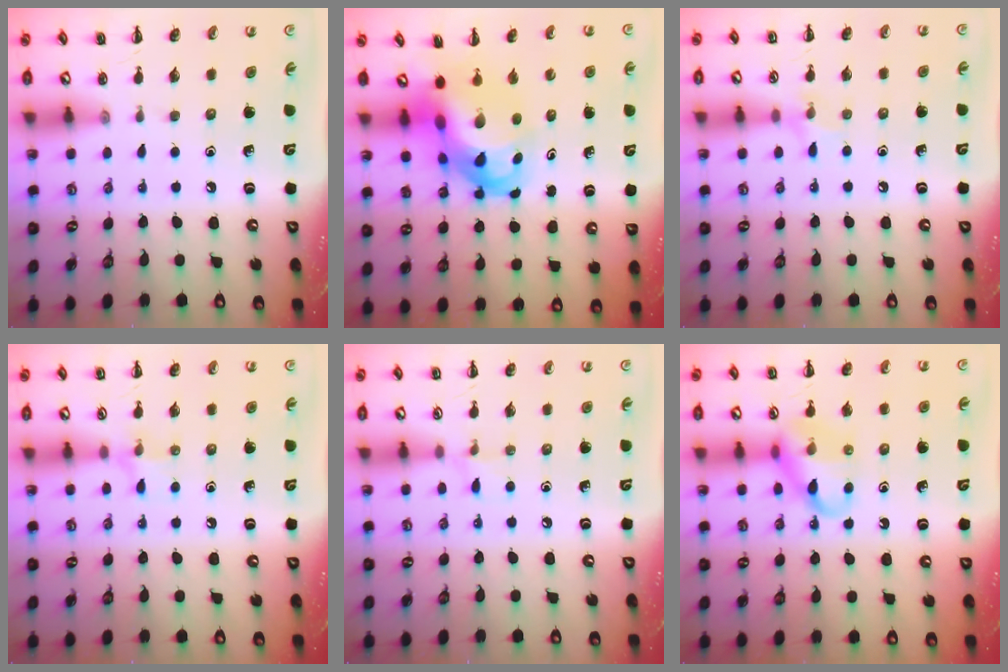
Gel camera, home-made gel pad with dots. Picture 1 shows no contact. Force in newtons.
{"total": 10.2, "press": 9.8, "slide": 3.0}
{"total": 6.4, "press": 6.0, "slide": 2.0}
{"total": 6.2, "press": 6.0, "slide": 1.2}
{"total": 4.4, "press": 4.1, "slide": 1.6}
{"total": 12.5, "press": 12.3, "slide": 2.1}